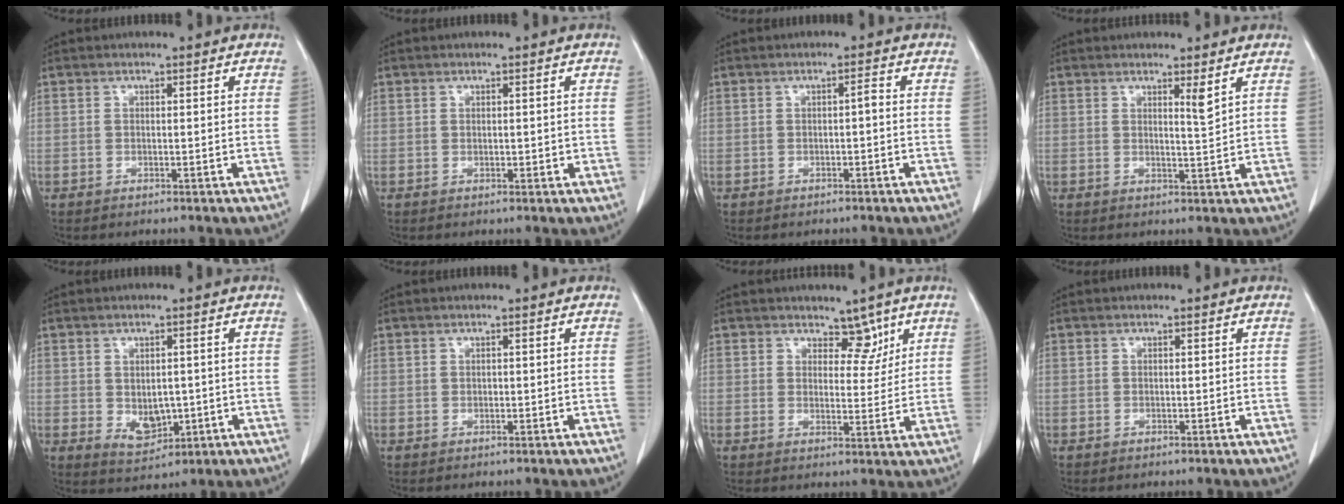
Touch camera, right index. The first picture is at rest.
{"total": 0.9, "force": [0.1, 0.7, 0.5], "torque": [-0.005, 0.000, 0.003]}
{"total": 1.0, "force": [-0.2, 0.2, 0.9], "torque": [-0.014, 0.002, -0.002]}
{"total": 2.3, "force": [1.6, 0.0, 1.7], "torque": [-0.030, -0.012, 0.027]}
{"total": 4.9, "force": [-0.5, 3.4, 3.5], "torque": [-0.055, -0.005, 0.010]}
{"total": 0.0}
{"total": 3.9, "force": [2.8, 2.3, 1.5], "torque": [-0.006, -0.005, 0.043]}
{"total": 0.0}